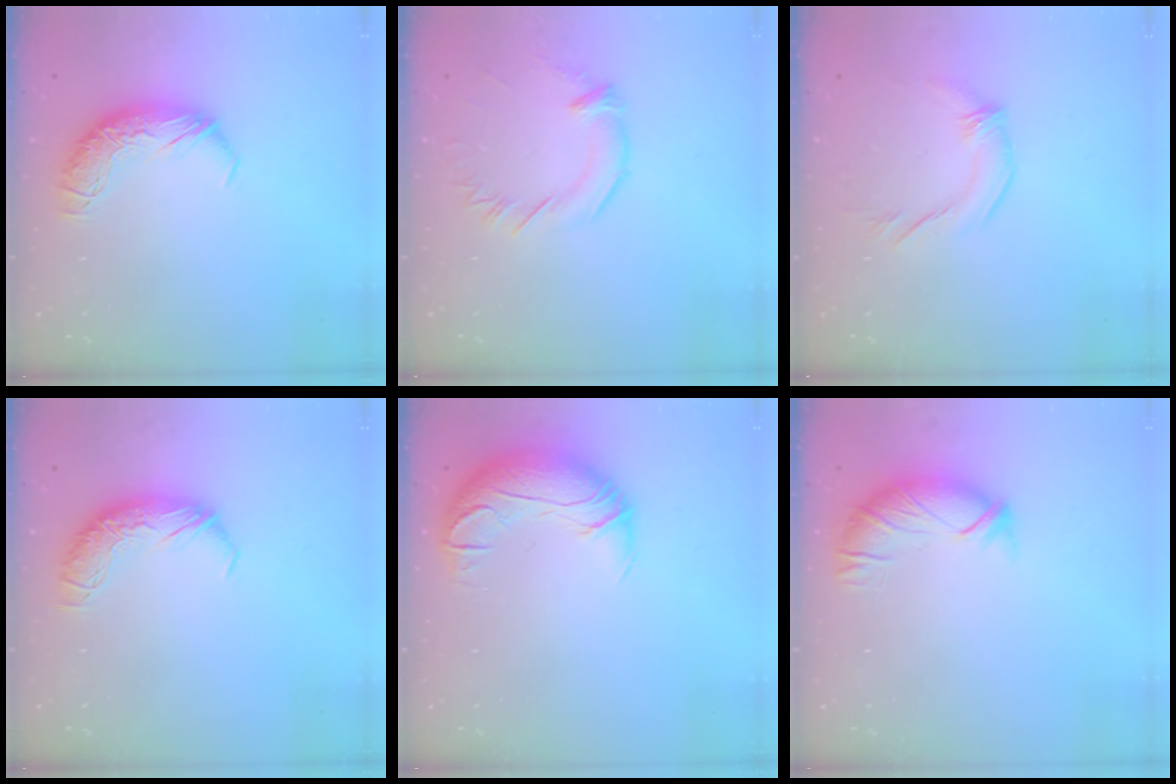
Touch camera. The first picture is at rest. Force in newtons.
{"total": 2.3, "press": 2.3, "slide": 0.6}
{"total": 1.5, "press": 1.2, "slide": 0.8}
{"total": 0.0}
{"total": 2.9, "press": 0.9, "slide": 2.8}
{"total": 3.7, "press": 3.4, "slide": 1.3}